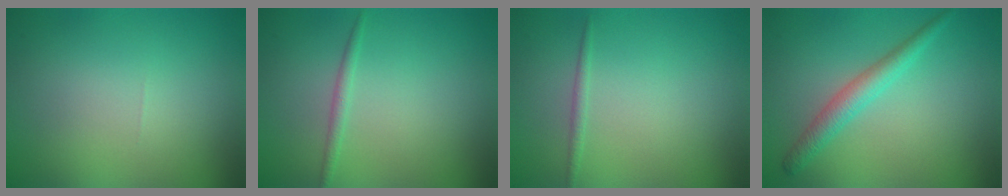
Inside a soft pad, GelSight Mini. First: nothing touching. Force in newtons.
{"total": 1.1, "press": 1.1, "slide": 0.1}
{"total": 0.8, "press": 0.8, "slide": 0.1}
{"total": 2.5, "press": 2.5, "slide": 0.0}